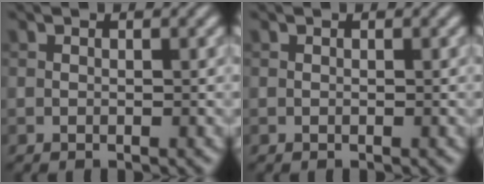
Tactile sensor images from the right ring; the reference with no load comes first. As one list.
[{"total": 0.0}]